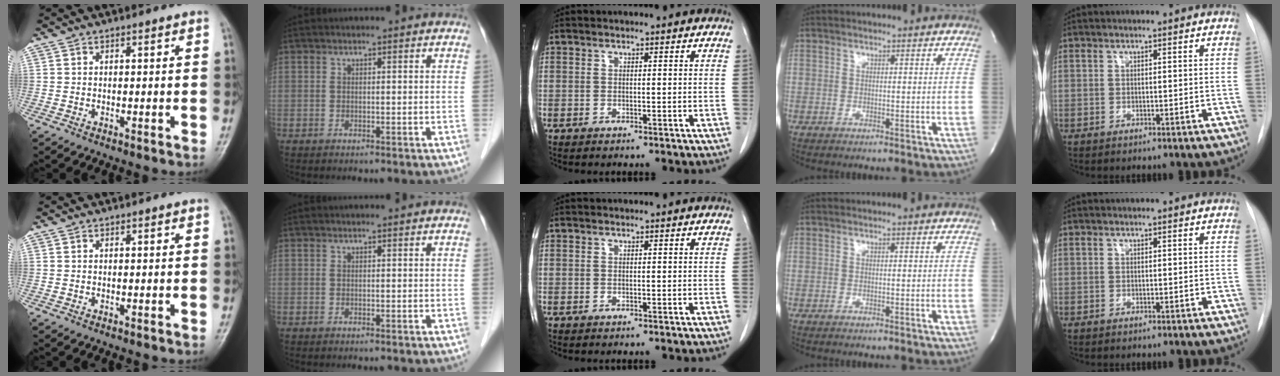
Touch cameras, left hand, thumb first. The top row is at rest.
{}